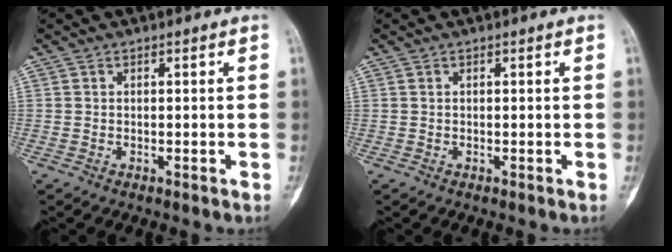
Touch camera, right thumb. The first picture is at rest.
{"total": 0.0}